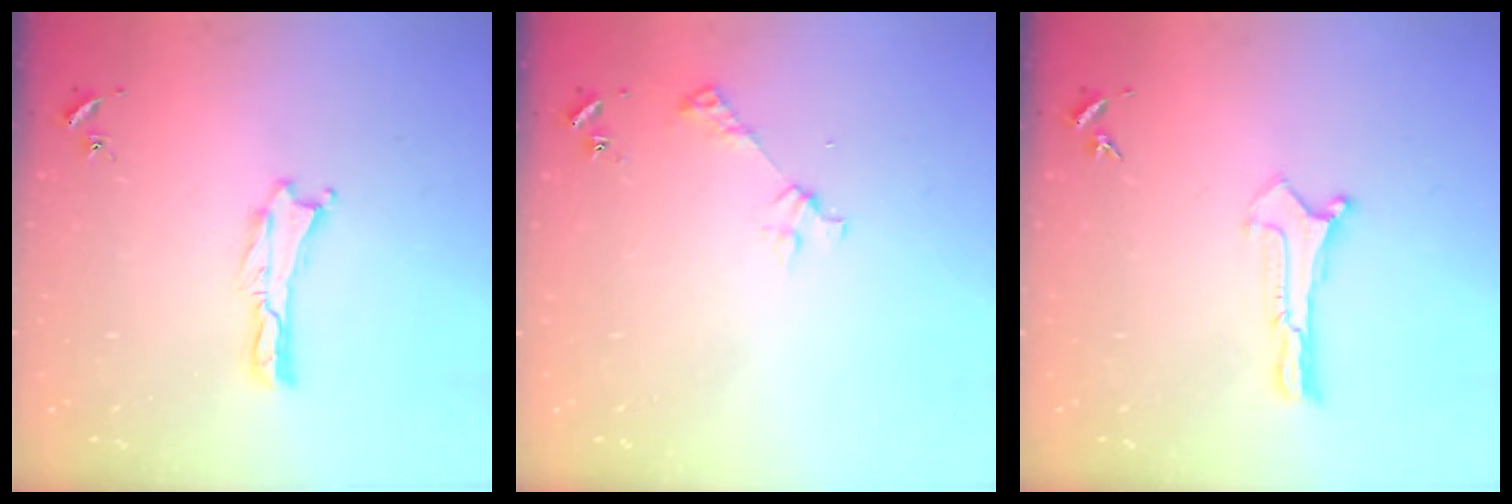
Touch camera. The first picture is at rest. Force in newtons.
{"total": 3.0, "press": 3.0, "slide": 0.2}
{"total": 0.5, "press": 0.5, "slide": 0.1}